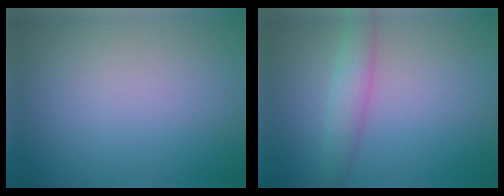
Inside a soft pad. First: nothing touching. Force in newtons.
{"total": 2.7, "press": 2.6, "slide": 0.2}